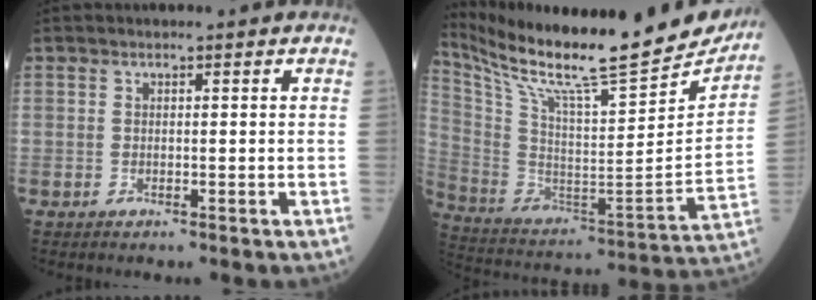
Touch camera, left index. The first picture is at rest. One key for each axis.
{"total": 29.0, "fx": 25.5, "fy": 3.3, "fz": 13.5, "tx": -0.257, "ty": -0.065, "tz": 0.385}